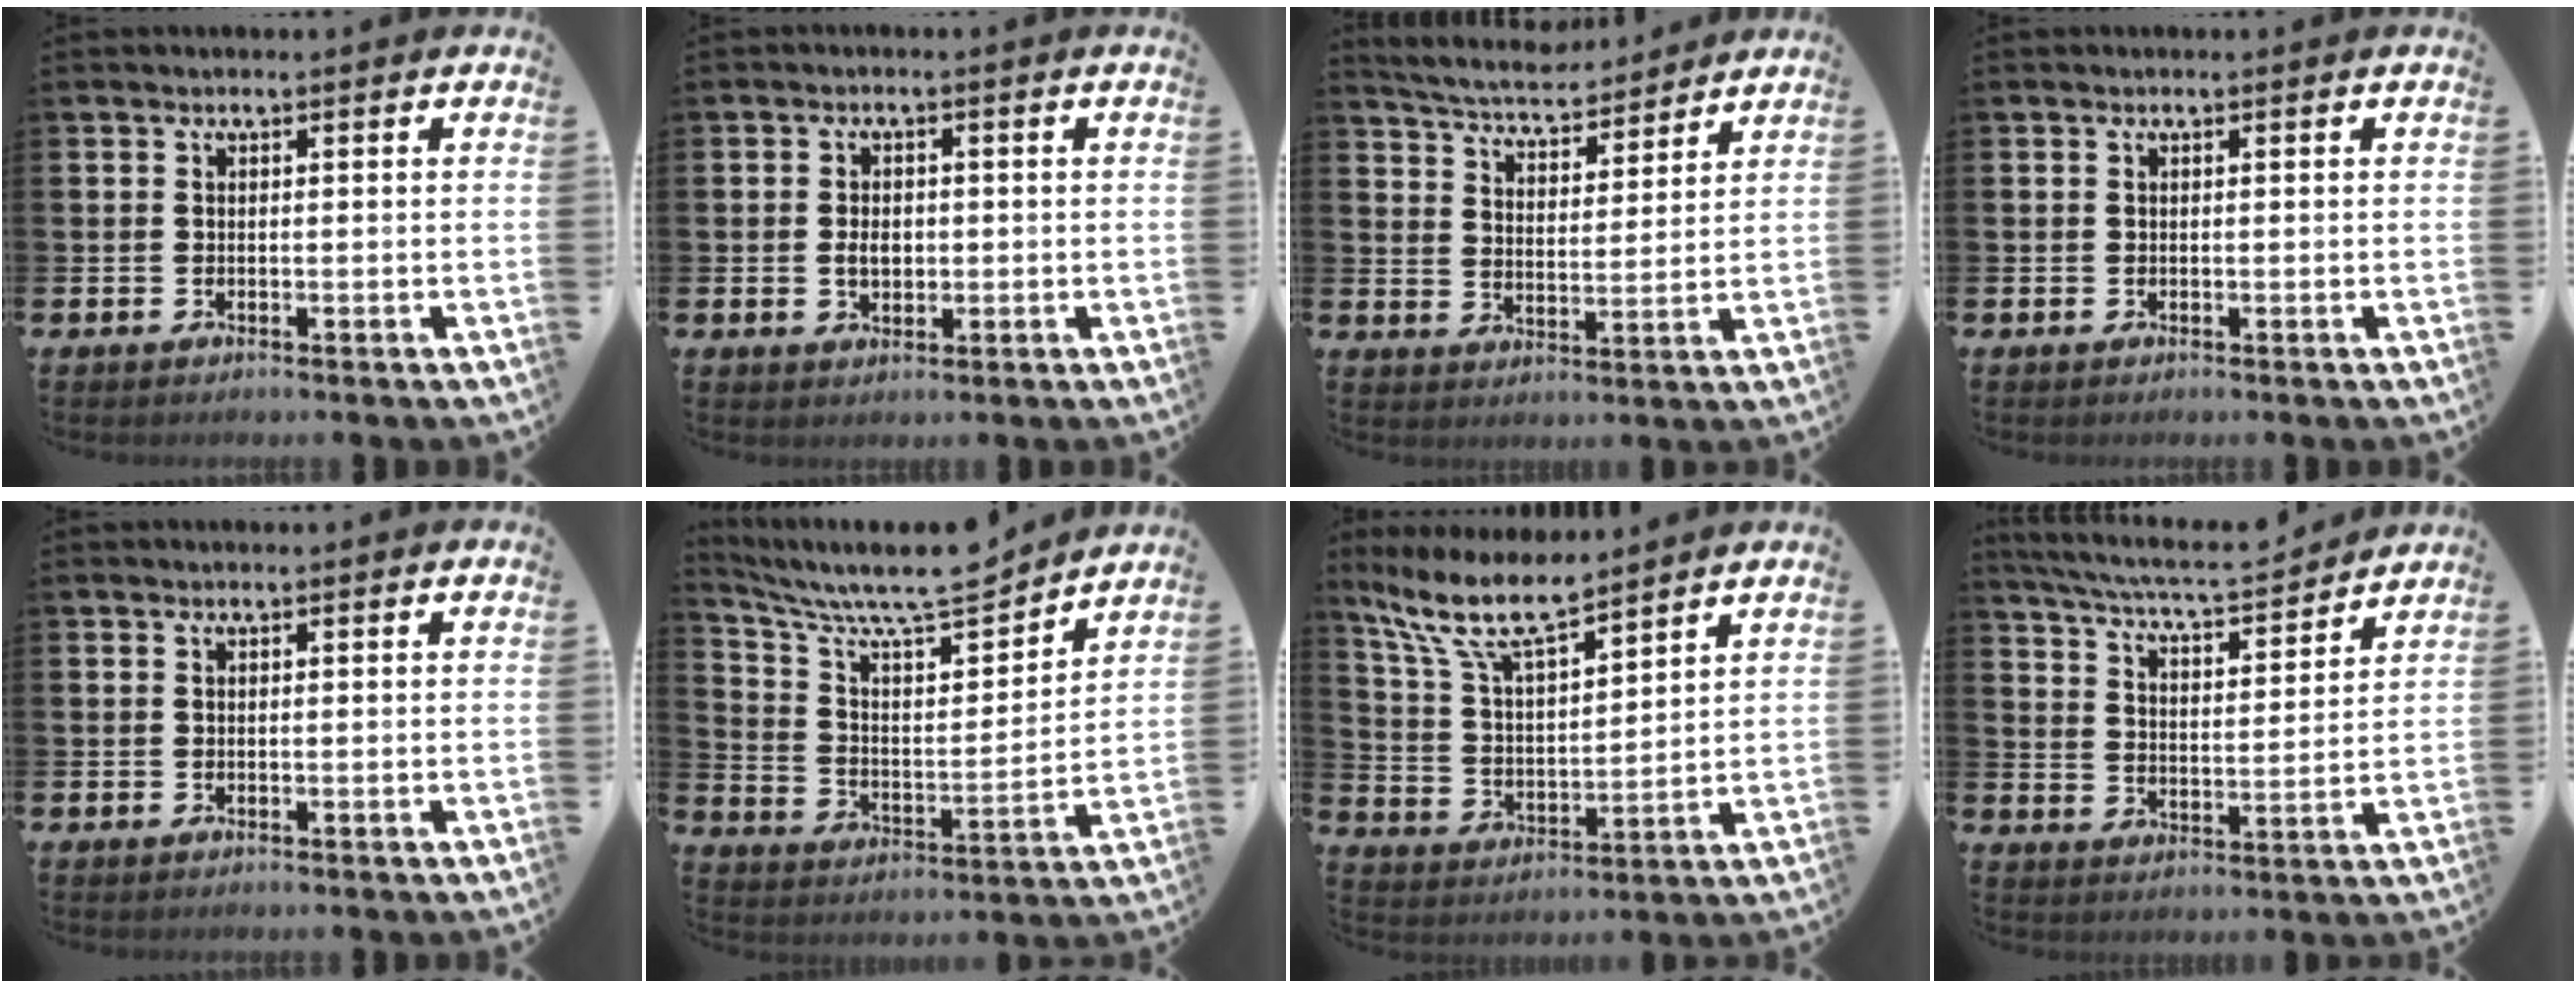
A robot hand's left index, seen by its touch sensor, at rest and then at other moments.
{"total": 2.8, "force": [0.0, 1.9, 2.0], "torque": [-0.019, -0.001, -0.006]}
{"total": 5.4, "force": [5.3, 1.0, 0.8], "torque": [-0.042, -0.034, 0.091]}
{"total": 0.0}
{"total": 0.0}
{"total": 10.6, "force": [9.6, 1.9, 4.1], "torque": [-0.114, -0.072, 0.165]}
{"total": 10.1, "force": [8.5, 2.3, 5.0], "torque": [-0.130, -0.034, 0.152]}
{"total": 6.5, "force": [6.2, 0.6, 1.8], "torque": [-0.064, -0.047, 0.105]}